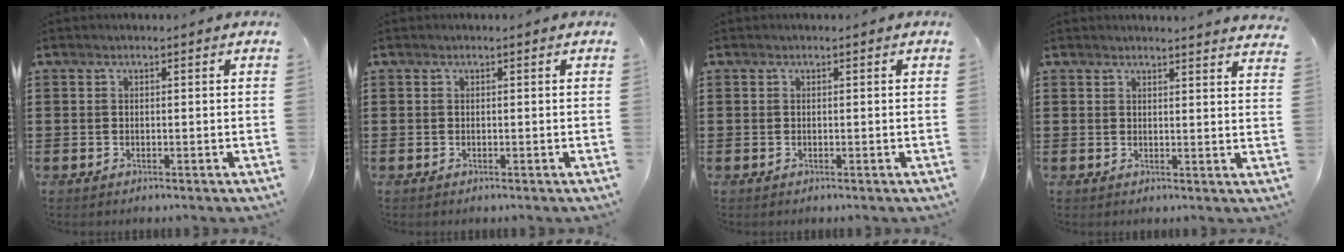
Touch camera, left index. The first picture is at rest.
{"total": 0.0}
{"total": 0.0}
{"total": 2.4, "force": [2.3, -0.5, 0.3], "torque": [-0.011, -0.010, 0.045]}